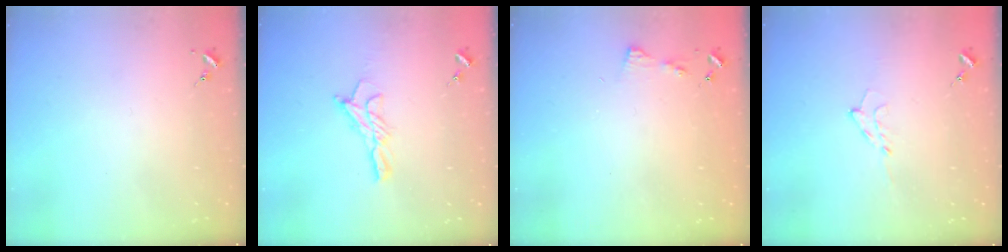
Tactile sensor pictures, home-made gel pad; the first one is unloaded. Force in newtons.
{"total": 9.9, "press": 9.9, "slide": 0.5}
{"total": 4.3, "press": 4.2, "slide": 0.5}
{"total": 5.6, "press": 5.5, "slide": 0.8}